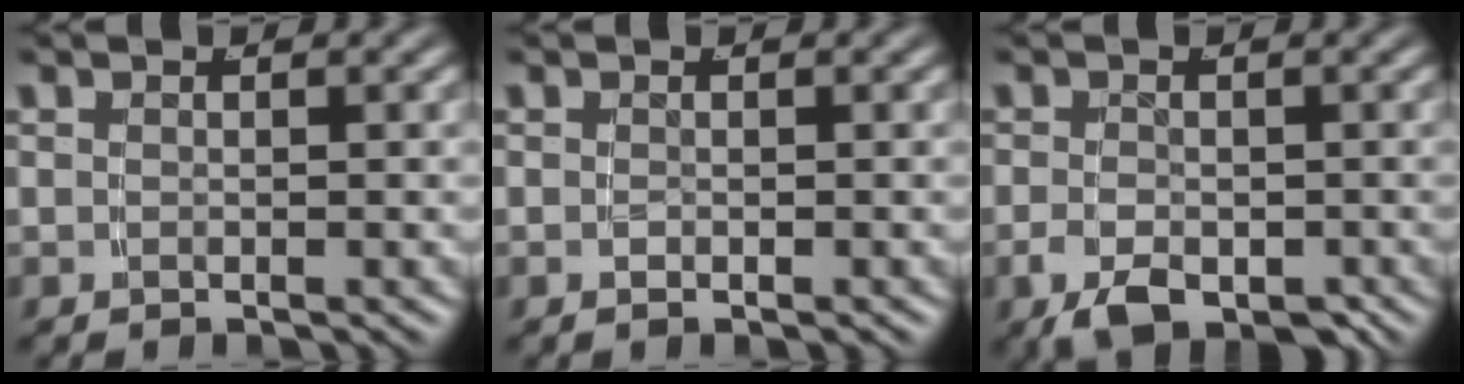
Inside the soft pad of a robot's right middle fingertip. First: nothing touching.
{"total": 0.7, "force": [-0.5, -0.4, 0.2], "torque": [-0.007, -0.004, -0.003]}
{"total": 4.8, "force": [-2.5, 2.5, 3.2], "torque": [-0.058, -0.035, -0.025]}